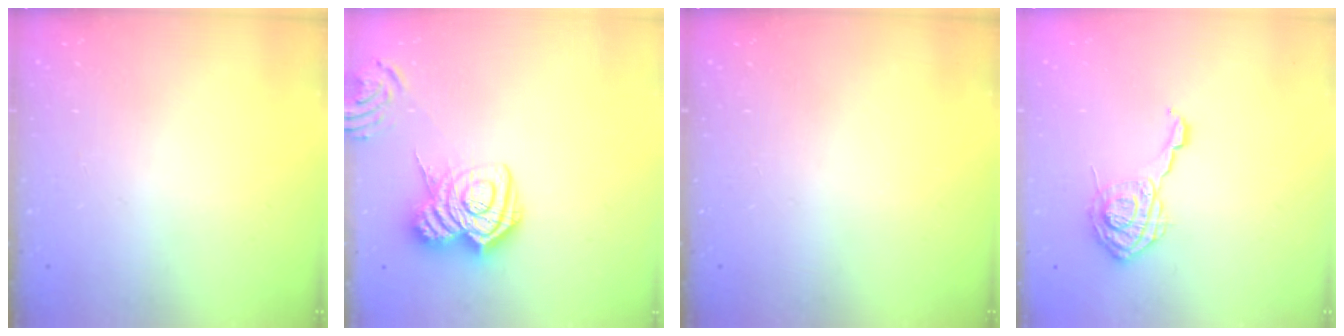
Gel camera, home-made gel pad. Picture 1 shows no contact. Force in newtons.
{"total": 16.7, "press": 16.7, "slide": 1.3}
{"total": 0.0}
{"total": 11.7, "press": 11.6, "slide": 0.7}